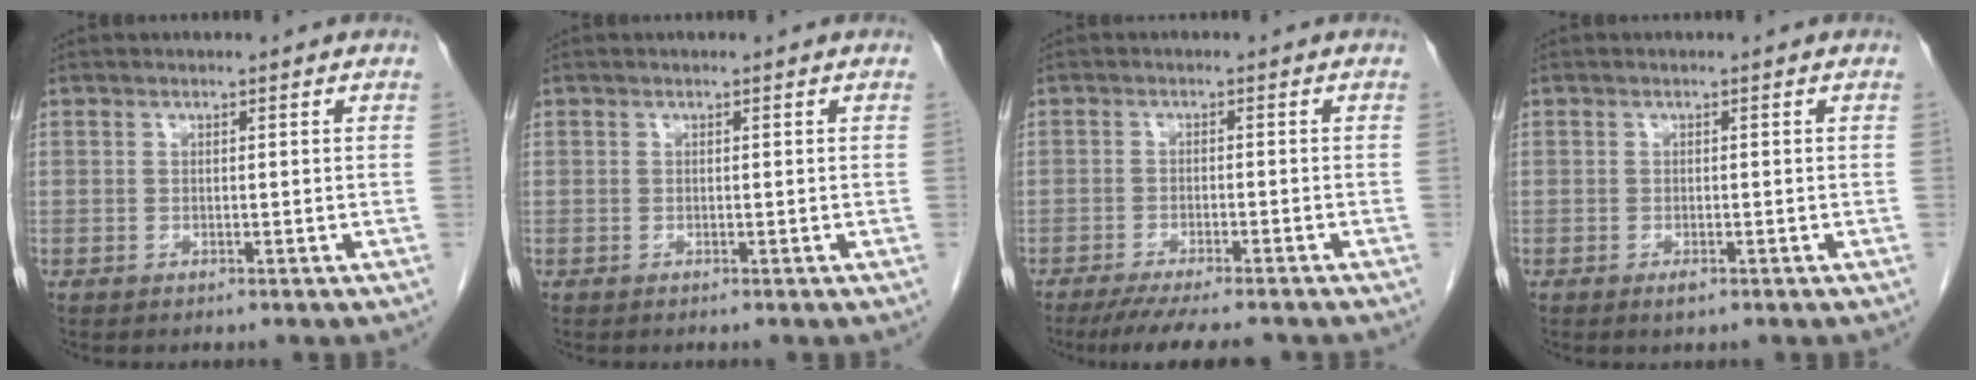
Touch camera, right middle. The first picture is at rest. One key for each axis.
{"total": 0.0}
{"total": 10.0, "fx": -8.6, "fy": 1.3, "fz": 5.0, "tx": -0.069, "ty": -0.016, "tz": -0.126}
{"total": 1.0, "fx": -0.6, "fy": 0.3, "fz": 0.8, "tx": -0.012, "ty": -0.001, "tz": -0.007}